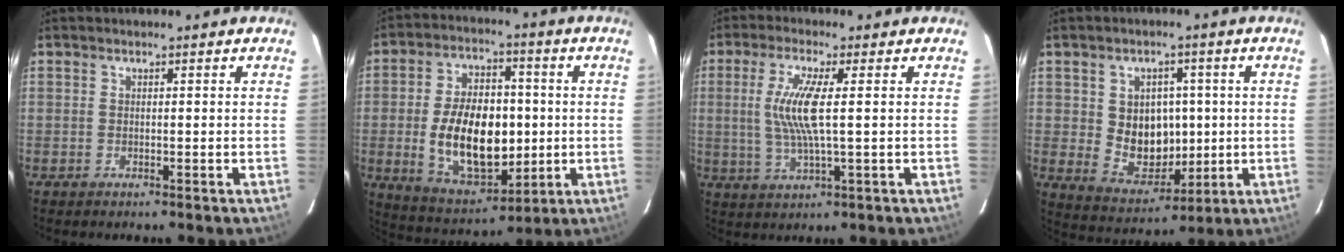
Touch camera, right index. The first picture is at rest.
{"total": 17.8, "force": [-1.6, 10.6, 14.3], "torque": [-0.272, 0.009, -0.003]}
{"total": 8.3, "force": [0.9, 0.7, 8.2], "torque": [-0.164, -0.005, 0.021]}
{"total": 10.2, "force": [0.4, 8.6, 5.5], "torque": [-0.107, 0.002, 0.030]}